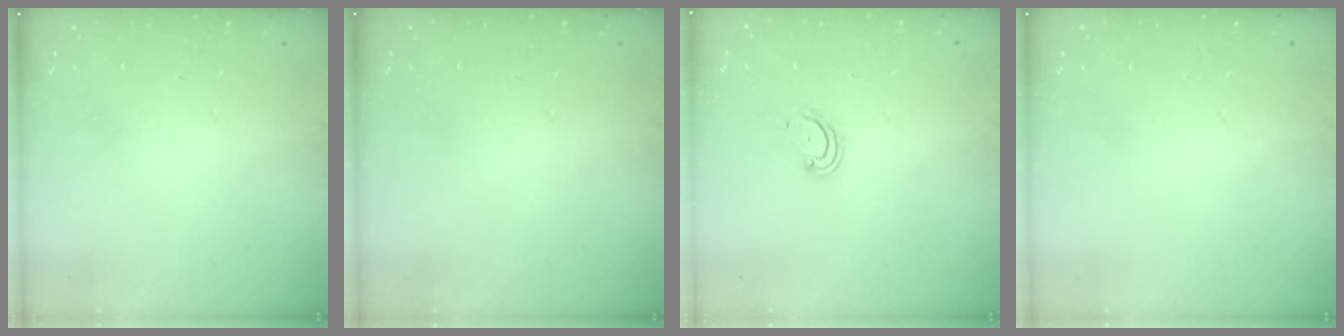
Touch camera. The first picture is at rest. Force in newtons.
{"total": 0.0}
{"total": 2.9, "press": 2.9, "slide": 0.3}
{"total": 0.0}